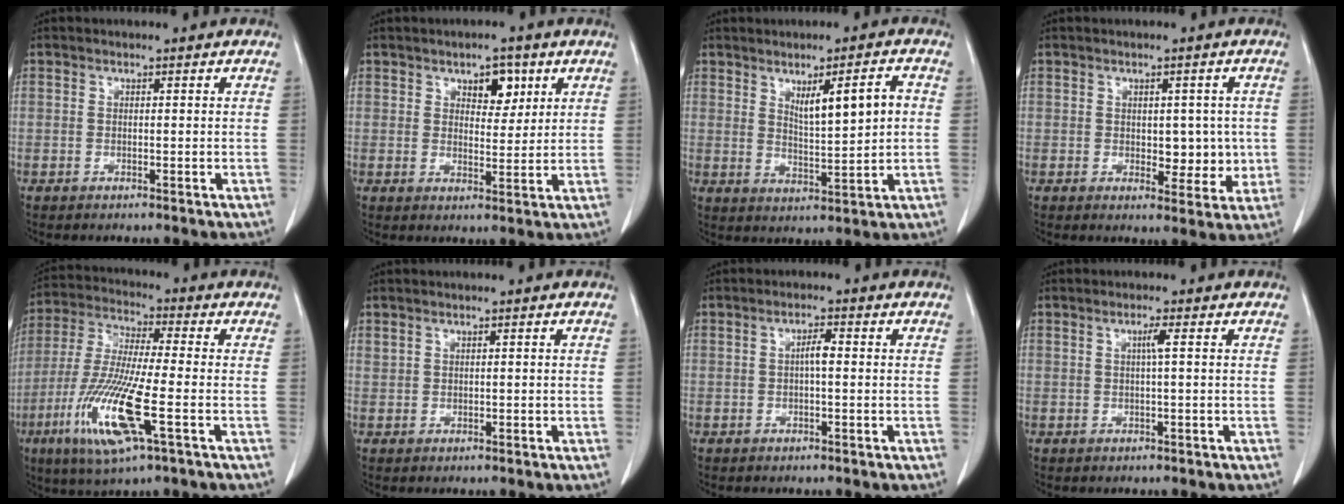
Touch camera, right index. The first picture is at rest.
{"total": 4.6, "force": [2.4, 2.3, 3.2], "torque": [-0.041, 0.003, 0.036]}
{"total": 7.2, "force": [1.7, 1.1, 6.9], "torque": [-0.113, 0.000, 0.035]}
{"total": 5.4, "force": [0.0, 3.3, 4.3], "torque": [-0.041, 0.002, 0.009]}
{"total": 14.7, "force": [-5.2, 1.3, 13.7], "torque": [-0.291, -0.024, -0.098]}
{"total": 0.8, "force": [0.5, 0.5, 0.3], "torque": [-0.003, 0.007, 0.014]}
{"total": 2.0, "force": [0.0, 0.2, 2.0], "torque": [-0.036, 0.004, -0.001]}
{"total": 1.6, "force": [0.3, -0.5, 1.5], "torque": [-0.026, 0.001, 0.004]}